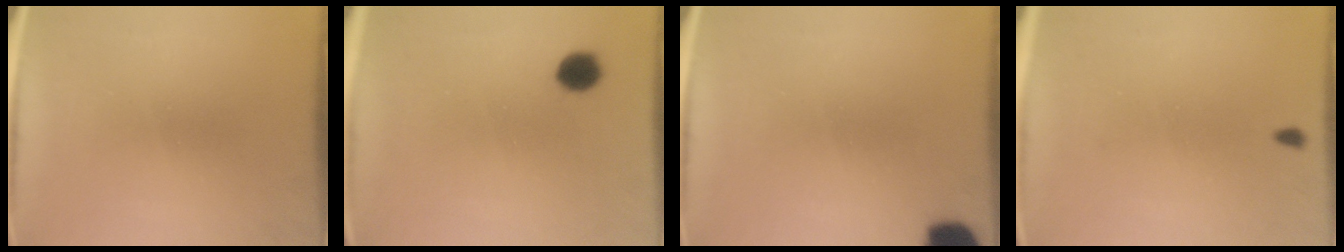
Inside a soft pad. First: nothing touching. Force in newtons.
{"total": 4.2}
{"total": 8.0}
{"total": 0.8}